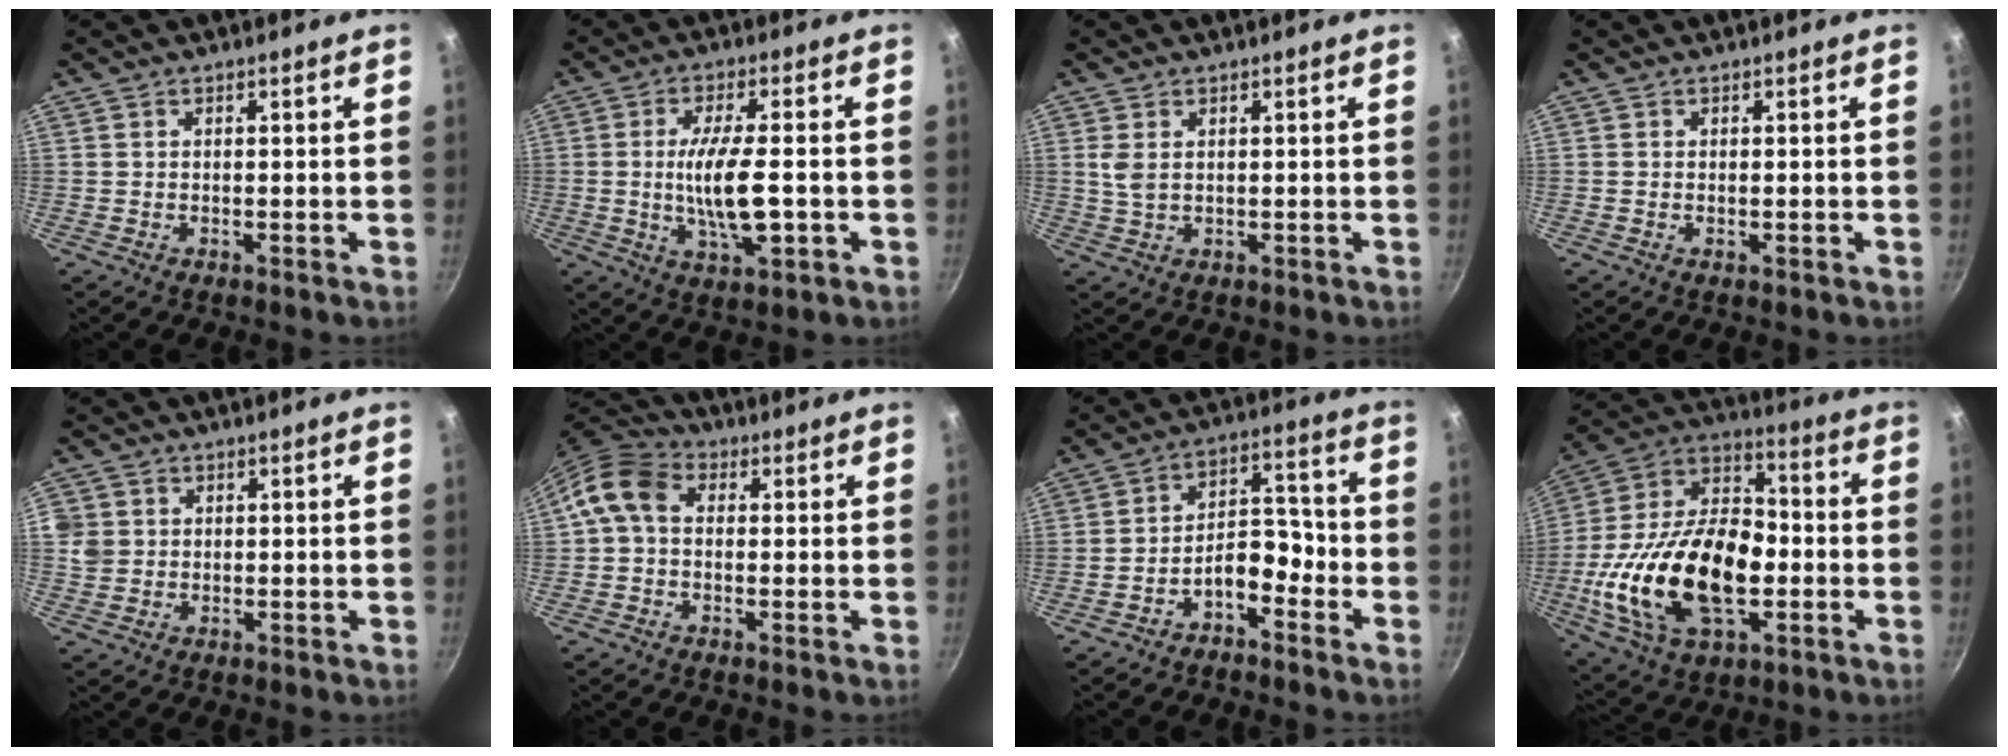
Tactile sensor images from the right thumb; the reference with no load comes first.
{"total": 10.6, "force": [-1.3, 3.2, 10.0], "torque": [-0.177, 0.000, -0.022]}
{"total": 3.1, "force": [0.9, 1.9, 2.3], "torque": [-0.047, -0.003, 0.020]}
{"total": 0.6, "force": [-0.1, 0.2, 0.6], "torque": [-0.009, 0.000, -0.001]}
{"total": 4.2, "force": [0.5, 4.0, 1.5], "torque": [-0.016, 0.002, 0.005]}
{"total": 7.9, "force": [0.8, 6.1, 5.0], "torque": [-0.087, 0.021, -0.006]}
{"total": 7.4, "force": [-4.2, 3.9, 4.6], "torque": [-0.049, 0.064, -0.072]}
{"total": 28.0, "force": [-5.4, 16.5, 22.0], "torque": [-0.393, 0.036, -0.099]}